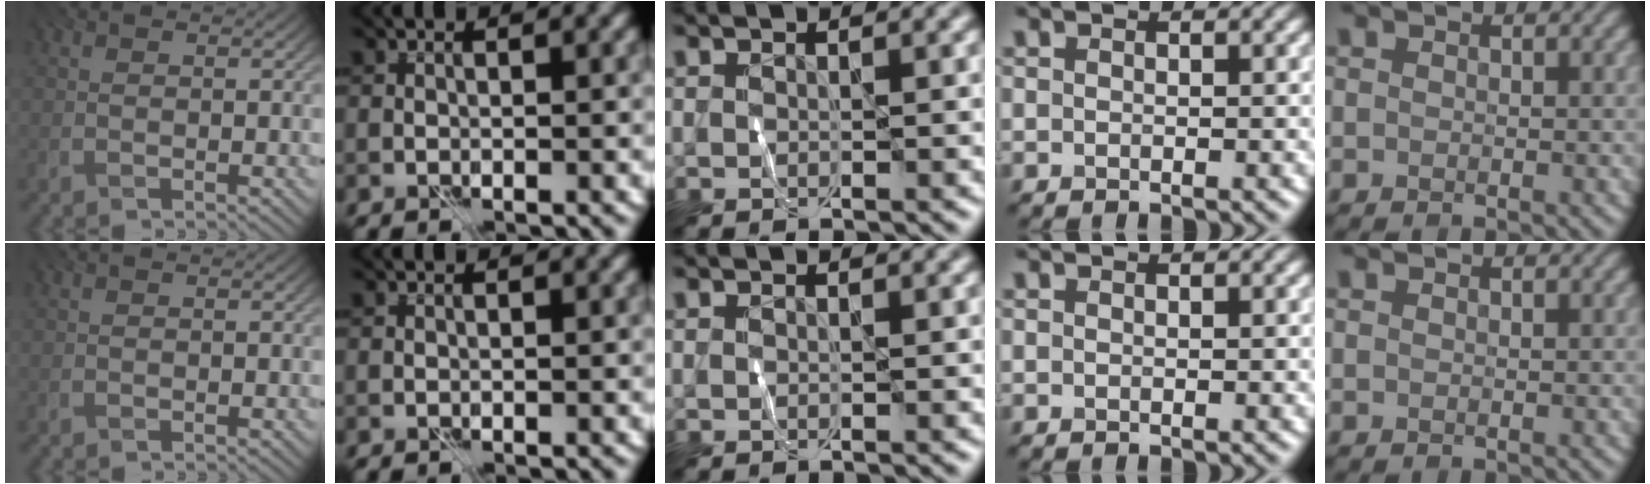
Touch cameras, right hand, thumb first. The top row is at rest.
{}